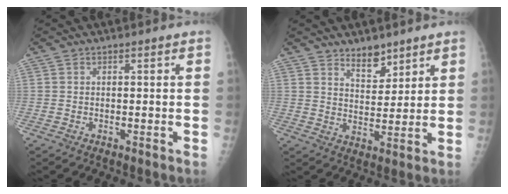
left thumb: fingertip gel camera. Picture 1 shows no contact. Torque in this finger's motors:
{"motor_torque": [1.11, 0.20, 0.37, -0.24, 0.08]}